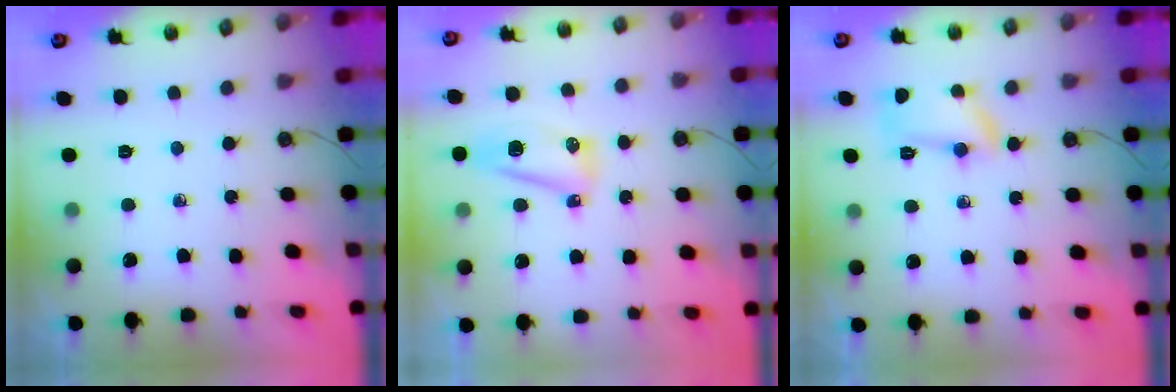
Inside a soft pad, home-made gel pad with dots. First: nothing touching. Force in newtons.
{"total": 8.4, "press": 5.3, "slide": 6.5}
{"total": 9.2, "press": 8.2, "slide": 4.3}